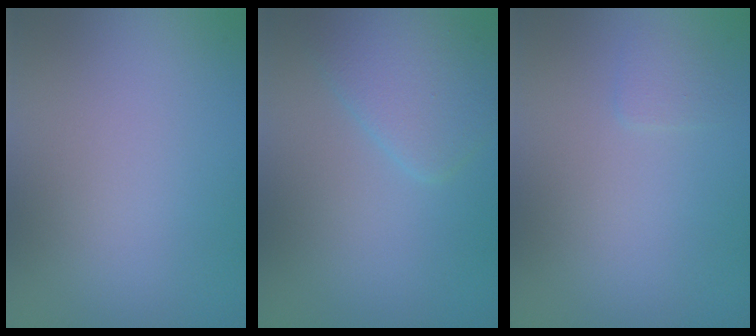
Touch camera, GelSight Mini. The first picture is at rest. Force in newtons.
{"total": 3.2, "press": 3.2, "slide": 0.2}
{"total": 0.8, "press": 0.8, "slide": 0.1}